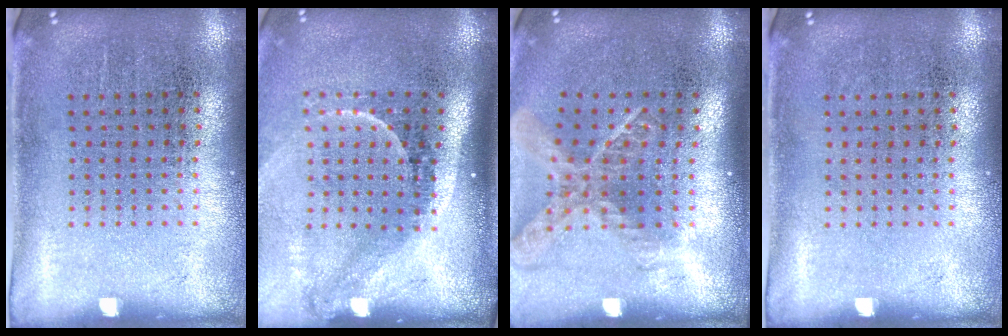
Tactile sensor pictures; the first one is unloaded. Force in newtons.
{"total": 2.2, "press": 1.4, "slide": 1.7}
{"total": 1.8, "press": 1.3, "slide": 1.3}
{"total": 0.0}